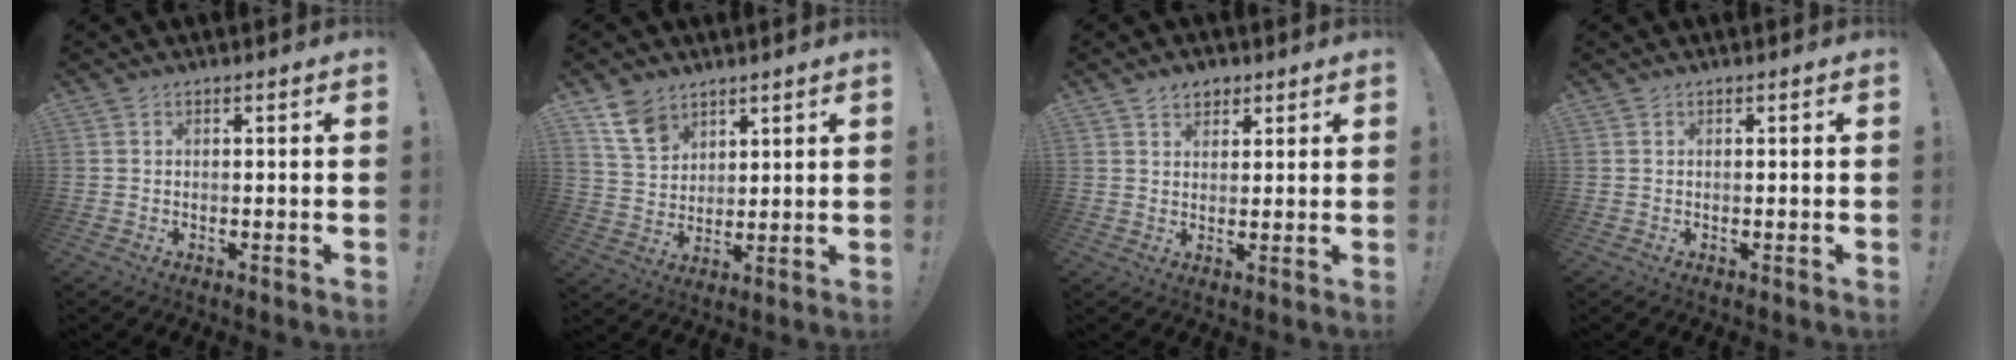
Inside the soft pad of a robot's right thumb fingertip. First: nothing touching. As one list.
[{"total": 10.1, "force": [6.7, 6.5, 3.8], "torque": [-0.065, -0.037, 0.133]}, {"total": 4.5, "force": [3.0, 3.1, 1.3], "torque": [-0.007, -0.014, 0.053]}, {"total": 0.0}]